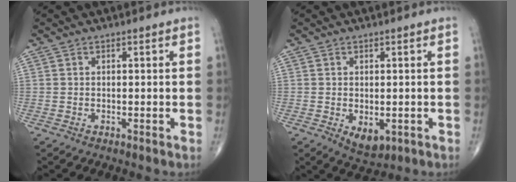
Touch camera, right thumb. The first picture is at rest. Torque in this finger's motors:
{"motor_torque": [0.03, 0.23, -0.09, -0.08, 0.02]}